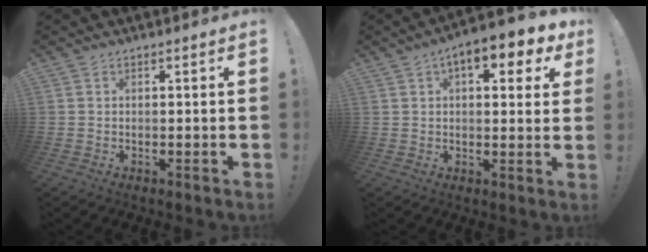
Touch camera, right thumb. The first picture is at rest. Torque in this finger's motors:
{"motor_torque": [0.76, 2.89, 0.71, 0.08, 0.05]}